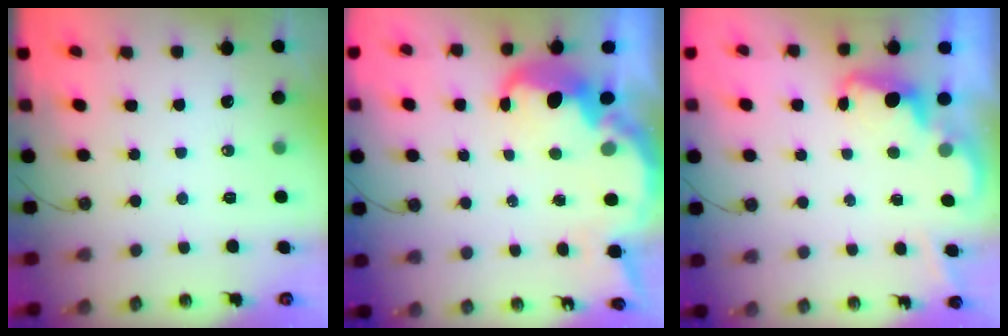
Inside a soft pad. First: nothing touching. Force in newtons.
{"total": 8.3, "press": 8.3, "slide": 0.8}
{"total": 2.0, "press": 1.9, "slide": 0.5}